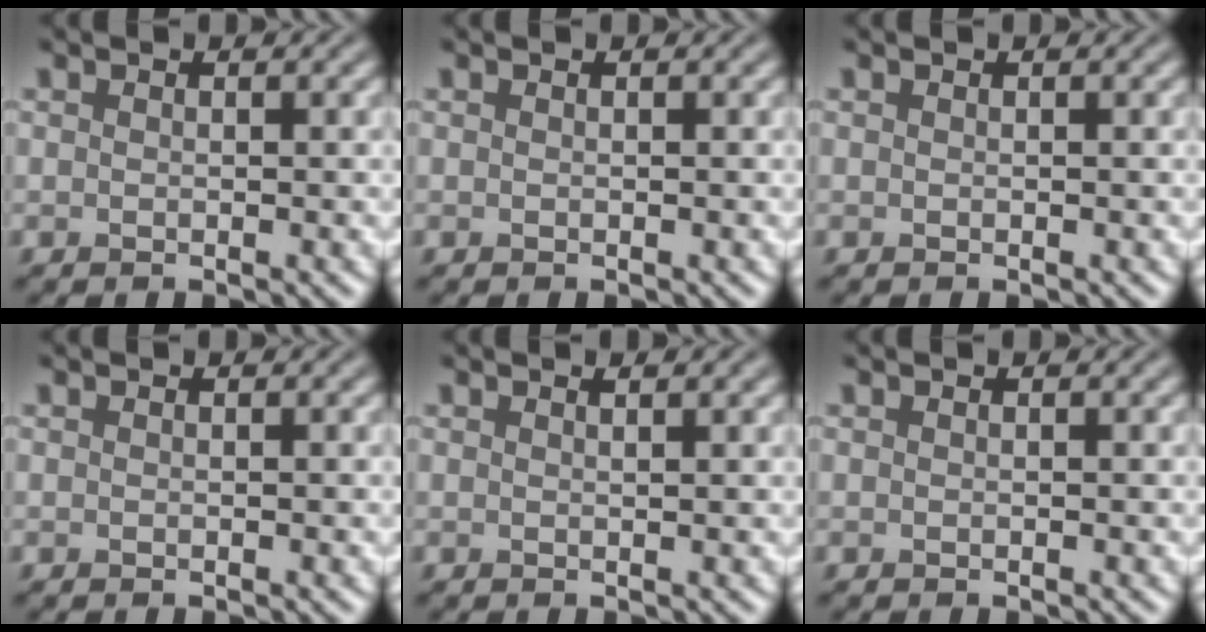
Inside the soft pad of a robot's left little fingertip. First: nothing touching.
{"total": 0.0}
{"total": 0.0}
{"total": 0.0}
{"total": 1.0, "force": [0.7, 0.2, 0.6], "torque": [-0.006, 0.002, 0.010]}
{"total": 0.0}